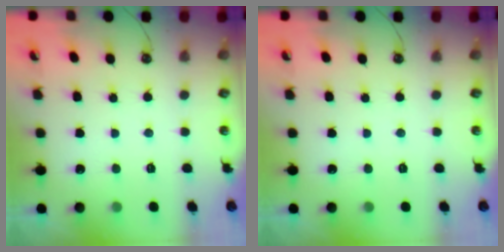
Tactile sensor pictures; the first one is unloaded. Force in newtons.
{"total": 0.0}